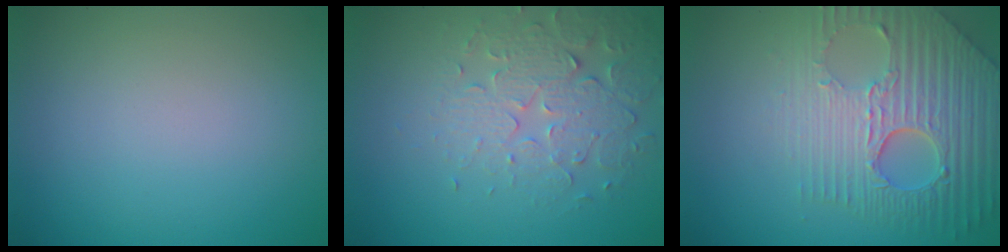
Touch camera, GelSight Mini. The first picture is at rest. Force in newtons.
{"total": 3.9, "press": 3.6, "slide": 1.4}
{"total": 8.3, "press": 5.8, "slide": 6.0}